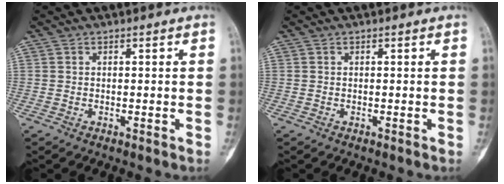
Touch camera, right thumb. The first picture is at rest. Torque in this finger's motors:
{"motor_torque": [0.24, 0.49, 0.24, 0.00, 0.08]}